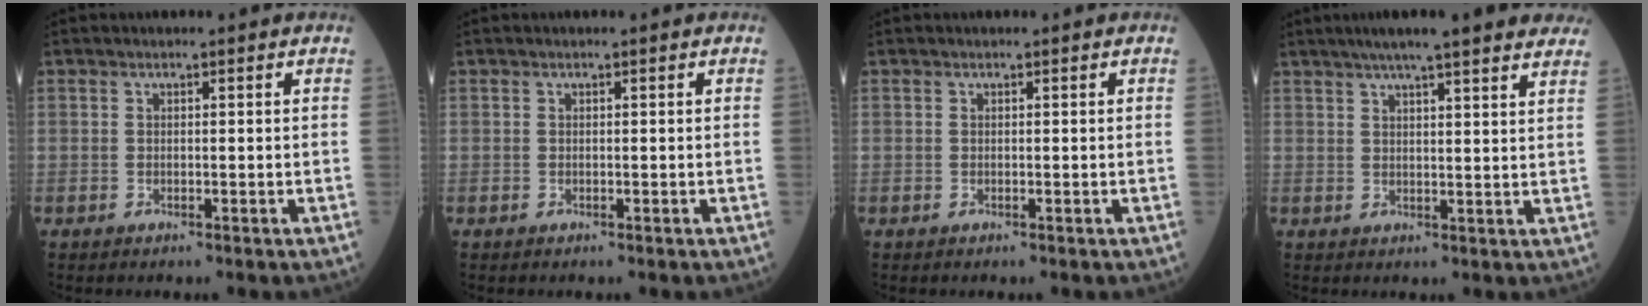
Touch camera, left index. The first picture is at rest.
{"total": 0.0}
{"total": 0.0}
{"total": 16.0, "force": [13.2, 1.4, 8.9], "torque": [-0.128, 0.035, 0.162]}